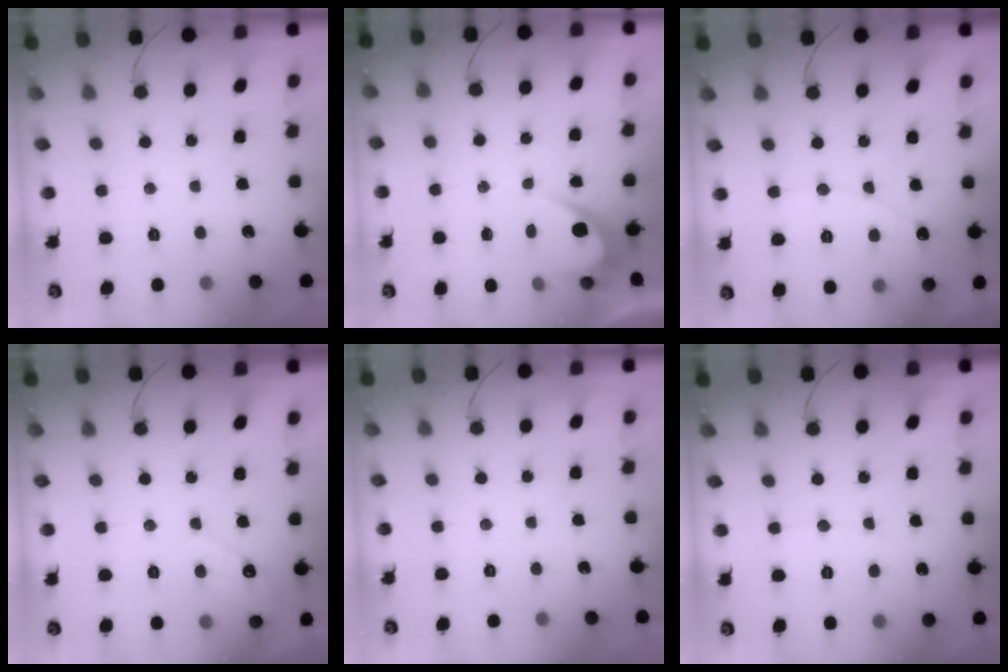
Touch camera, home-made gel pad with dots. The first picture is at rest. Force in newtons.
{"total": 4.0, "press": 4.0, "slide": 0.2}
{"total": 4.5, "press": 4.5, "slide": 0.2}
{"total": 4.0, "press": 4.0, "slide": 0.2}
{"total": 0.0}
{"total": 2.8, "press": 2.8, "slide": 0.2}